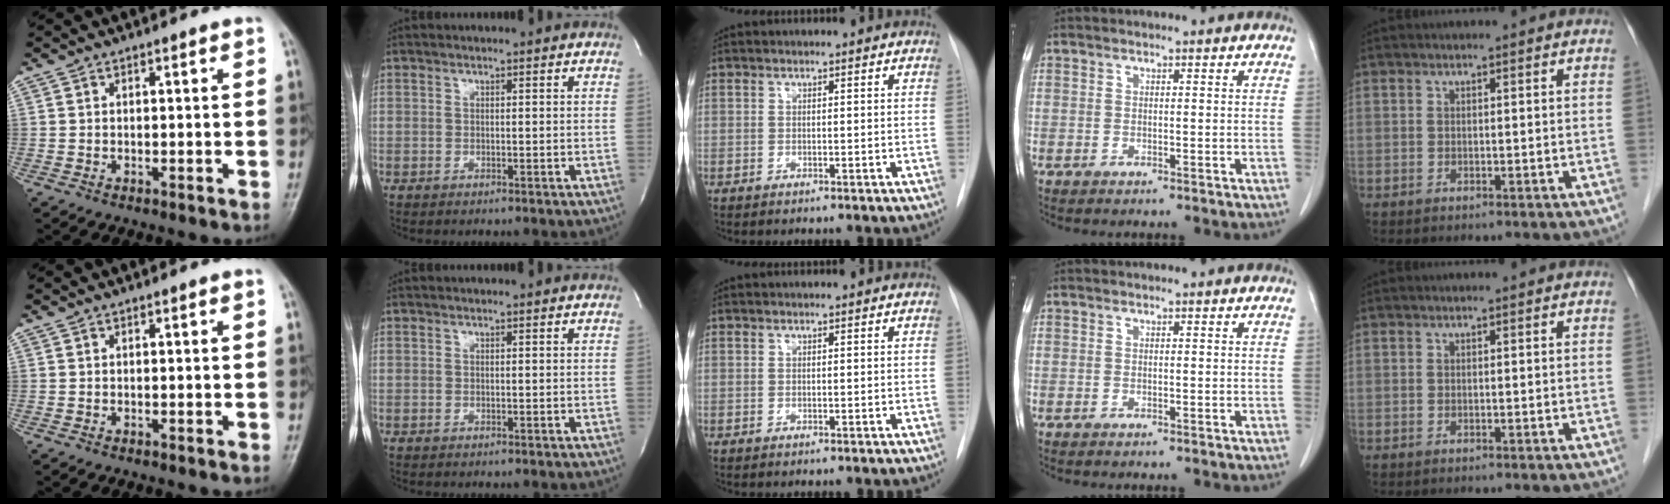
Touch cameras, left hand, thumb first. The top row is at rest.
{}